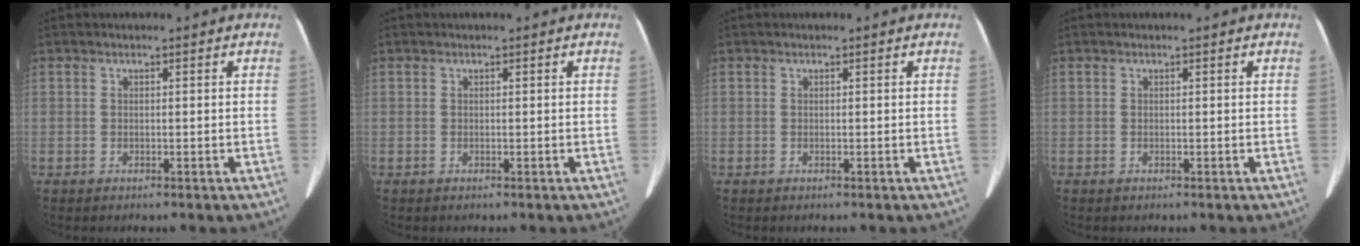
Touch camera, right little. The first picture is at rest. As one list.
[{"total": 0.0}, {"total": 0.0}, {"total": 0.0}]